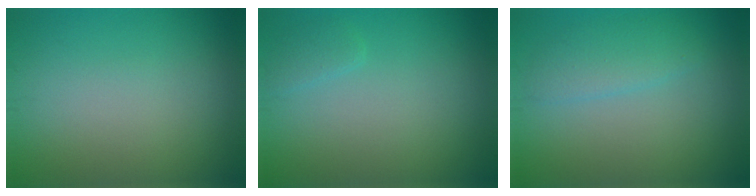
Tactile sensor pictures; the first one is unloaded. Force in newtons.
{"total": 1.0, "press": 1.0, "slide": 0.0}
{"total": 2.3, "press": 2.3, "slide": 0.0}